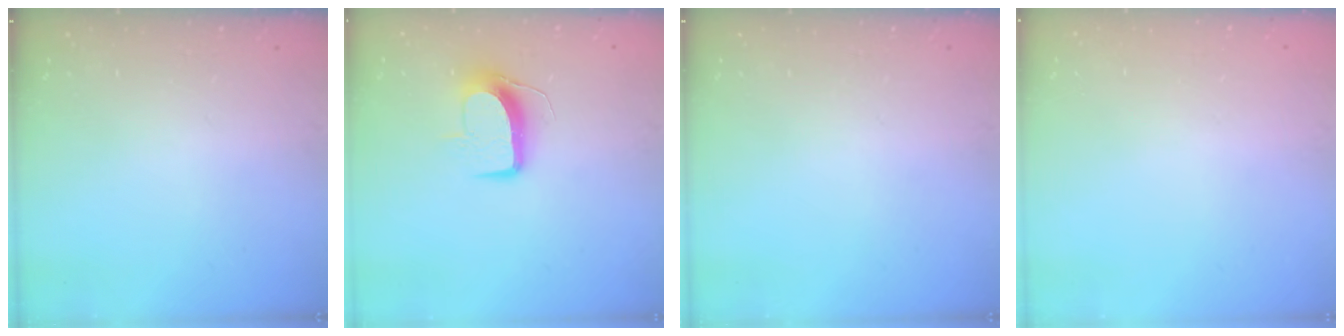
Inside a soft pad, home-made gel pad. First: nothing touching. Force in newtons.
{"total": 9.6, "press": 9.6, "slide": 0.2}
{"total": 0.0}
{"total": 0.0}